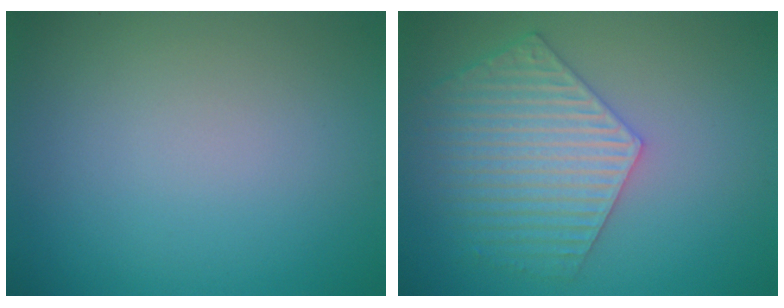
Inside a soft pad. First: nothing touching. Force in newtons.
{"total": 5.7, "press": 4.6, "slide": 3.4}